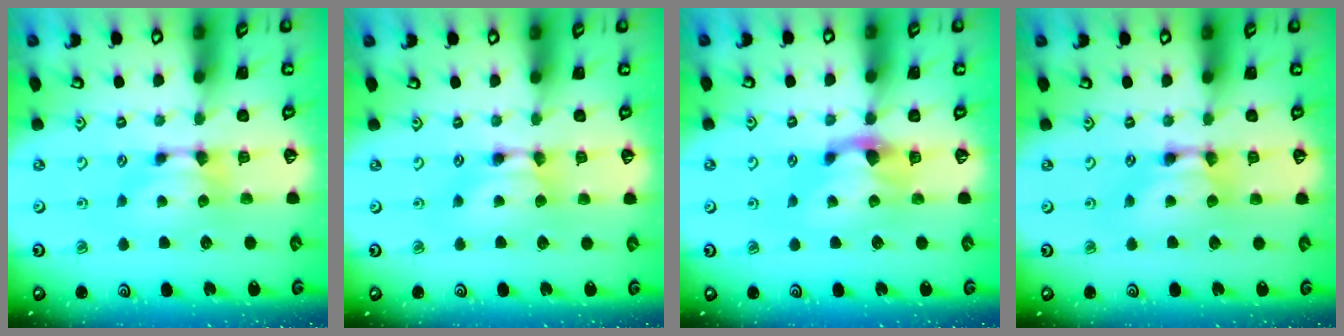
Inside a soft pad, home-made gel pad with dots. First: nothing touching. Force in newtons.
{"total": 1.7, "press": 1.7, "slide": 0.2}
{"total": 1.5, "press": 0.4, "slide": 1.4}
{"total": 2.0, "press": 2.0, "slide": 0.1}